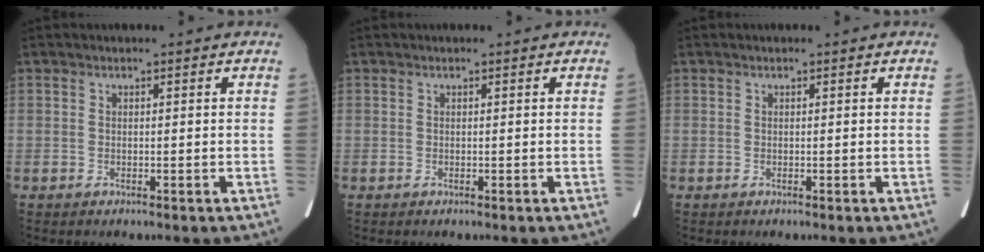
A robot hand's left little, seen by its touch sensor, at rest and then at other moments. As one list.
[{"total": 0.0}, {"total": 0.0}]